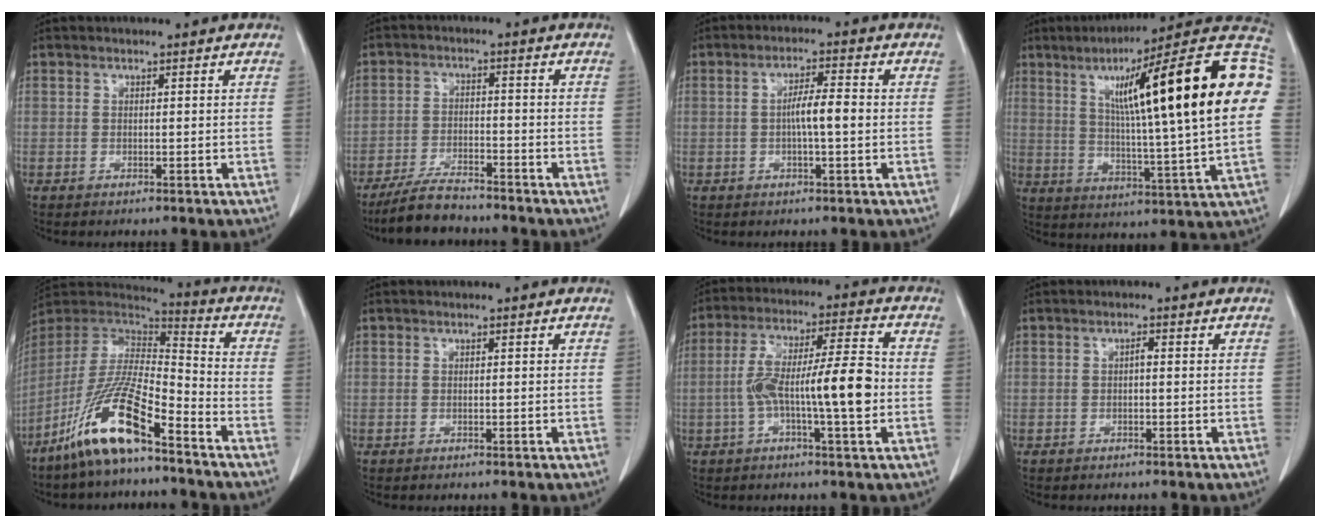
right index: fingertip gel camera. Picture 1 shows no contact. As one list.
[{"total": 6.6, "force": [-5.9, 1.6, 2.5], "torque": [-0.052, -0.014, -0.107]}, {"total": 4.6, "force": [-0.3, 0.5, 4.6], "torque": [-0.083, 0.007, -0.006]}, {"total": 28.2, "force": [6.4, 1.4, 27.4], "torque": [-0.334, 0.049, 0.089]}, {"total": 15.6, "force": [-10.2, 2.2, 11.6], "torque": [-0.235, -0.012, -0.192]}, {"total": 0.0}, {"total": 12.4, "force": [-2.0, 1.4, 12.2], "torque": [-0.218, 0.020, -0.035]}, {"total": 0.7, "force": [-0.1, 0.2, 0.7], "torque": [-0.013, 0.002, -0.001]}]